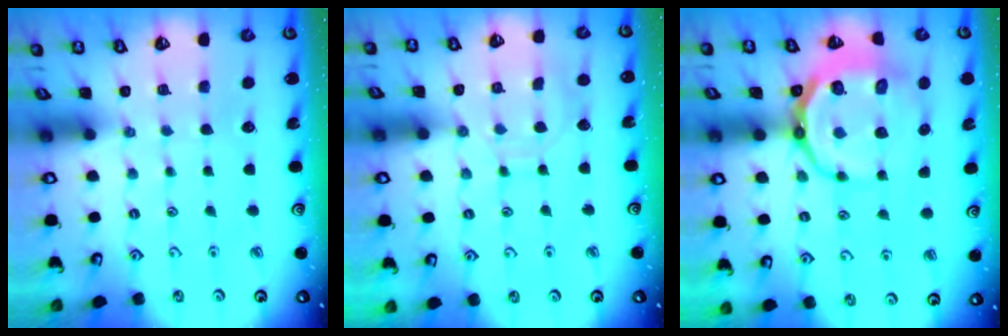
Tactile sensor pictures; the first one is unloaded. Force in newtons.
{"total": 8.2, "press": 8.2, "slide": 0.7}
{"total": 14.6, "press": 14.2, "slide": 3.3}